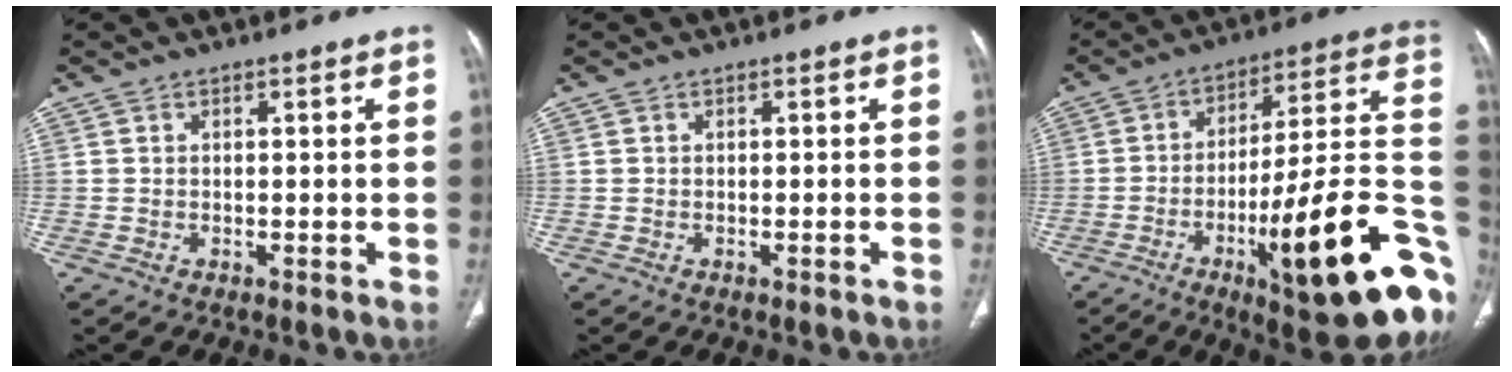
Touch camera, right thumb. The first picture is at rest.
{"total": 0.5, "force": [-0.4, 0.1, 0.4], "torque": [-0.011, 0.000, -0.003]}
{"total": 30.7, "force": [-10.0, 7.0, 28.2], "torque": [-0.324, 0.032, -0.139]}